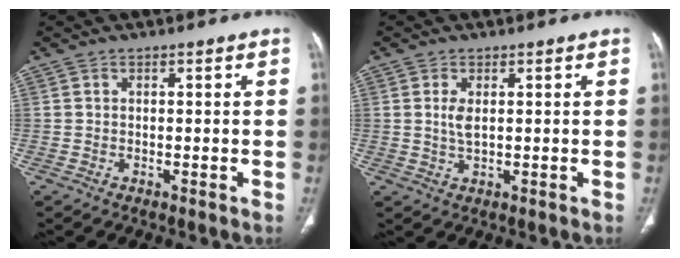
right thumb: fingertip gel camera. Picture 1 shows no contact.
{"total": 2.7, "force": [0.5, 1.2, 2.4], "torque": [-0.053, -0.005, 0.016]}